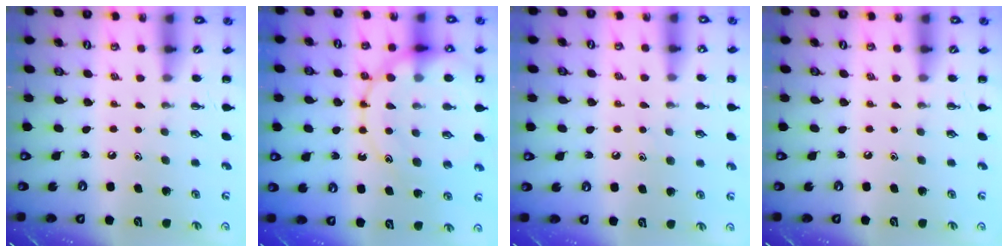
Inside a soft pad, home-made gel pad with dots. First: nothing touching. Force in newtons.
{"total": 19.5, "press": 19.3, "slide": 2.9}
{"total": 6.9, "press": 6.8, "slide": 1.2}
{"total": 0.0}